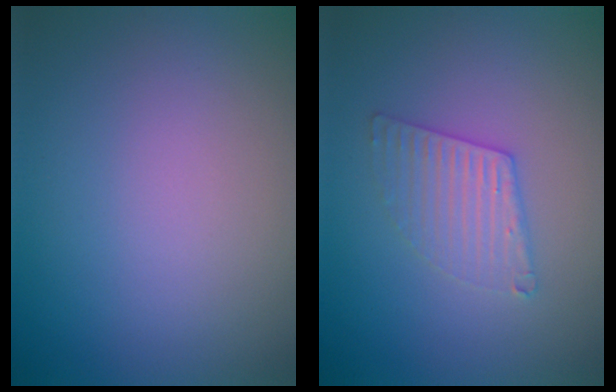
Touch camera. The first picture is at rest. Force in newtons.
{"total": 2.8, "press": 2.8, "slide": 0.3}